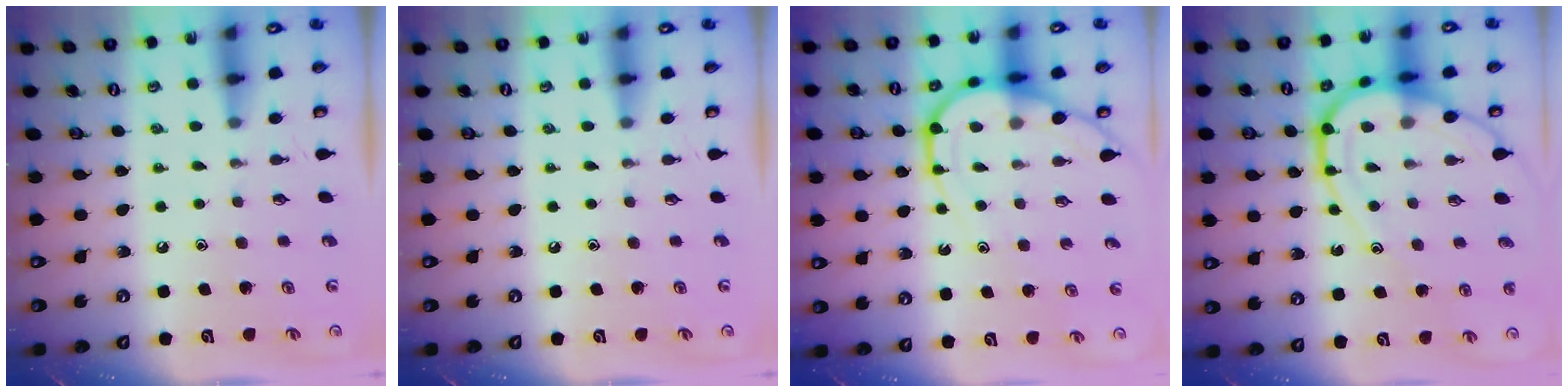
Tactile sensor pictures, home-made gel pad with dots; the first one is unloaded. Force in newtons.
{"total": 0.0}
{"total": 9.7, "press": 9.7, "slide": 0.9}
{"total": 14.2, "press": 14.1, "slide": 1.5}